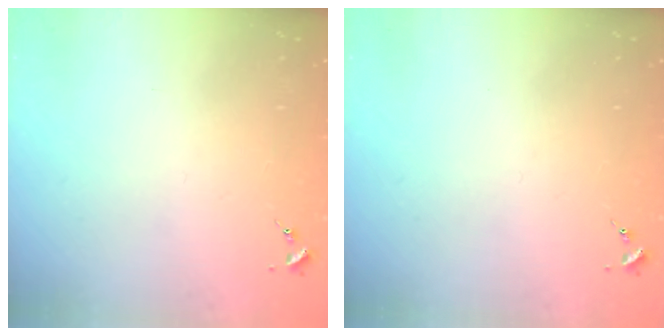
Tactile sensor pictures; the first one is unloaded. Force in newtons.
{"total": 0.0}